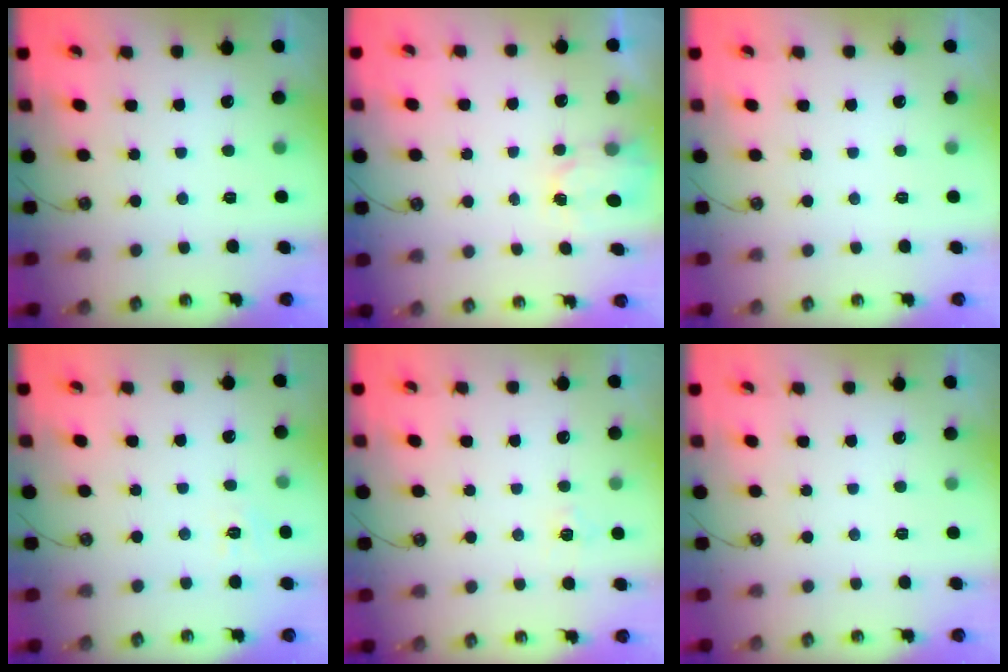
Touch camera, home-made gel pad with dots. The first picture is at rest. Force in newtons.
{"total": 2.6, "press": 2.6, "slide": 0.4}
{"total": 0.0}
{"total": 6.3, "press": 6.3, "slide": 0.8}
{"total": 5.7, "press": 5.7, "slide": 0.5}
{"total": 0.0}